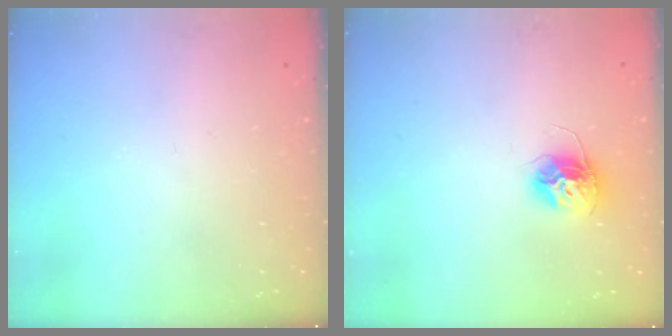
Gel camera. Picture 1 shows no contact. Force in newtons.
{"total": 11.4, "press": 11.4, "slide": 0.9}